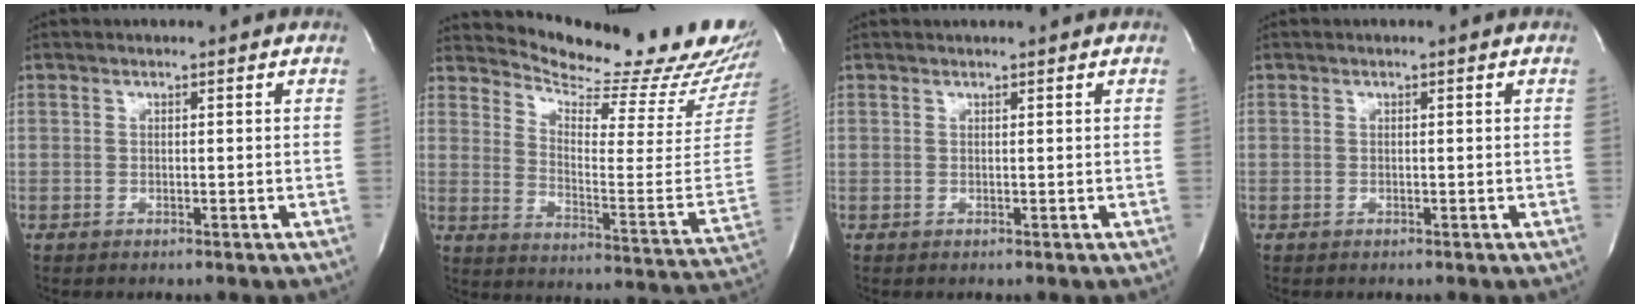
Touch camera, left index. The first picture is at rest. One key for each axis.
{"total": 22.1, "fx": 20.7, "fy": 1.1, "fz": 7.6, "tx": -0.121, "ty": -0.128, "tz": 0.263}
{"total": 1.6, "fx": 1.5, "fy": 0.1, "fz": 0.3, "tx": -0.007, "ty": 0.011, "tz": 0.020}
{"total": 0.0}